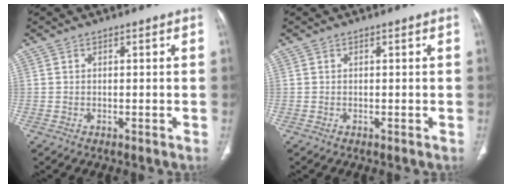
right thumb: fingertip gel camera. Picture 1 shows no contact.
{"total": 0.0}